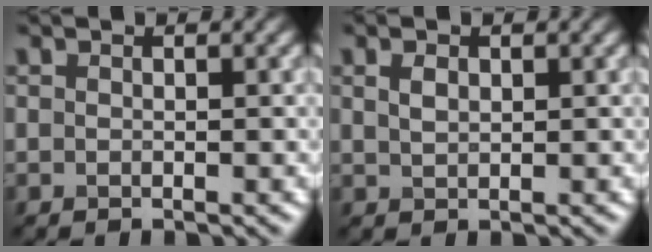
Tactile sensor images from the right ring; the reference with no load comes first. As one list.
[{"total": 1.4, "force": [0.6, 0.8, 1.0], "torque": [-0.021, 0.001, 0.015]}]